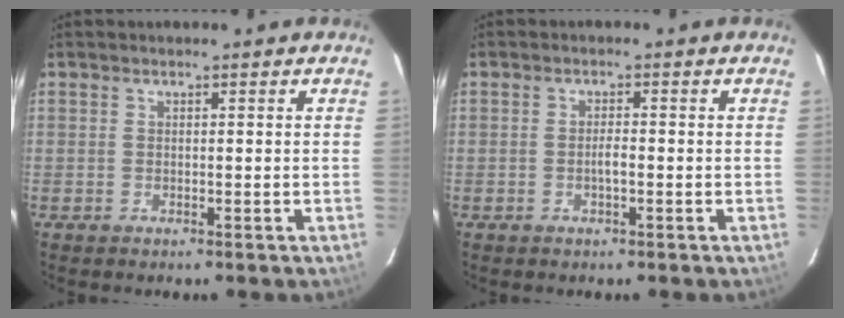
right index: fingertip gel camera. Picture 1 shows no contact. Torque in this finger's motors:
{"motor_torque": [0.71, -0.13, 0.26, 0.07]}